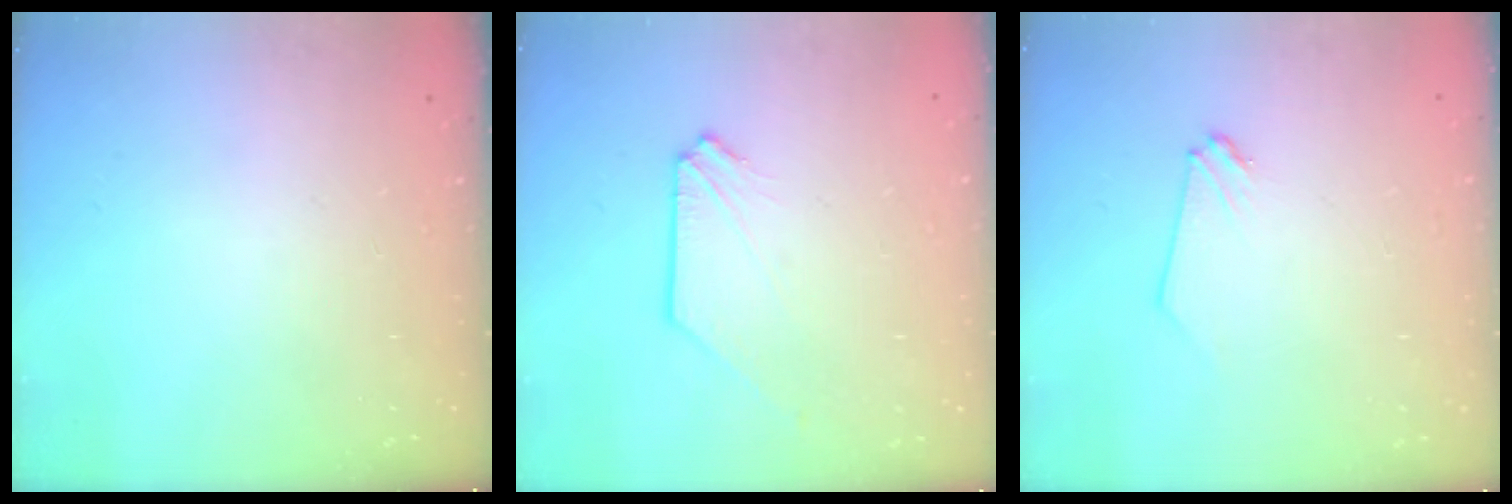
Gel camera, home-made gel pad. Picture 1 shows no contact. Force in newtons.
{"total": 1.0, "press": 1.0, "slide": 0.2}
{"total": 0.0}